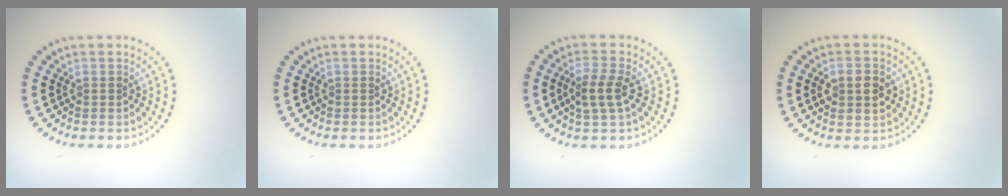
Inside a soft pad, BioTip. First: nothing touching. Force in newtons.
{"total": 0.0}
{"total": 2.7, "press": 2.5, "slide": 0.9}
{"total": 3.6, "press": 3.6, "slide": 0.1}